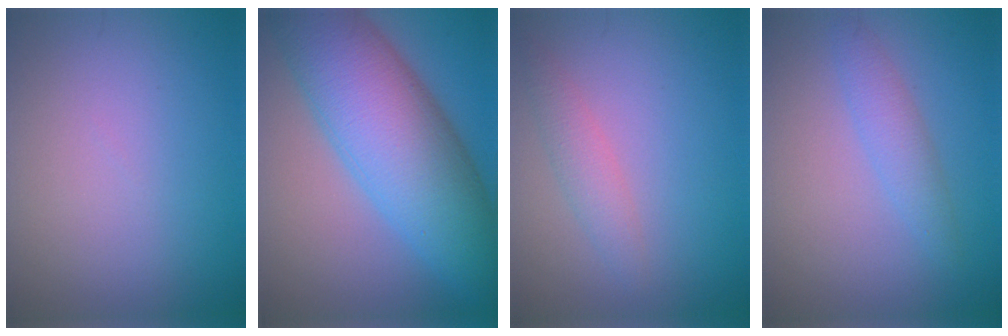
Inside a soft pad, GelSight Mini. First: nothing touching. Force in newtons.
{"total": 12.2, "press": 12.2, "slide": 0.1}
{"total": 2.0, "press": 2.0, "slide": 0.1}
{"total": 2.1, "press": 2.1, "slide": 0.0}